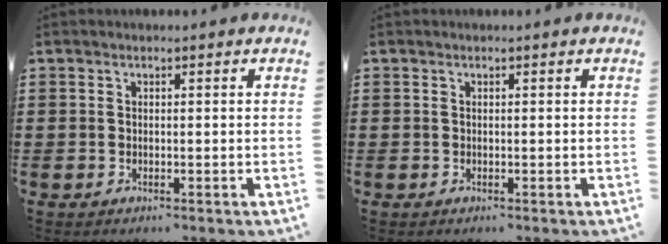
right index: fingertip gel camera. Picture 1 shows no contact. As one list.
[{"total": 0.0}]